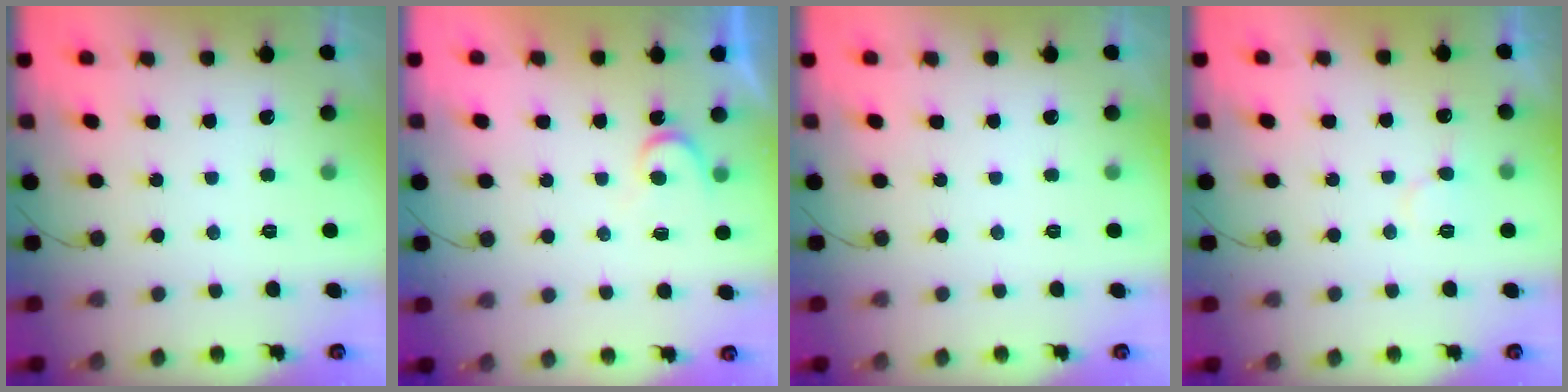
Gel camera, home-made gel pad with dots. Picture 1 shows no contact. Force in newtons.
{"total": 4.5, "press": 4.5, "slide": 0.4}
{"total": 0.0}
{"total": 6.8, "press": 6.8, "slide": 0.5}